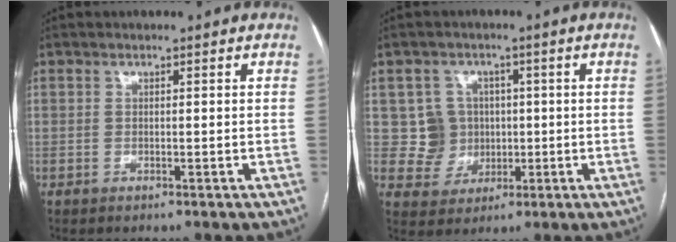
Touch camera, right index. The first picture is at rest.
{"total": 5.8, "force": [0.5, 5.8, 0.4], "torque": [-0.003, 0.020, 0.017]}